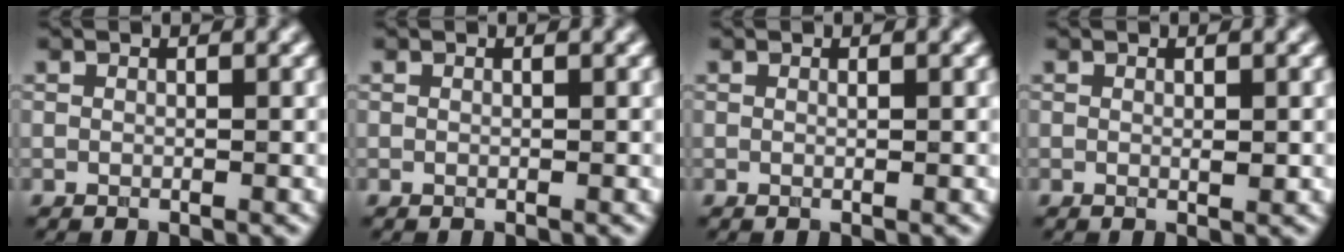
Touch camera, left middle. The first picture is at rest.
{"total": 0.0}
{"total": 0.0}
{"total": 0.7, "force": [0.0, 0.2, 0.7], "torque": [-0.008, -0.004, 0.001]}